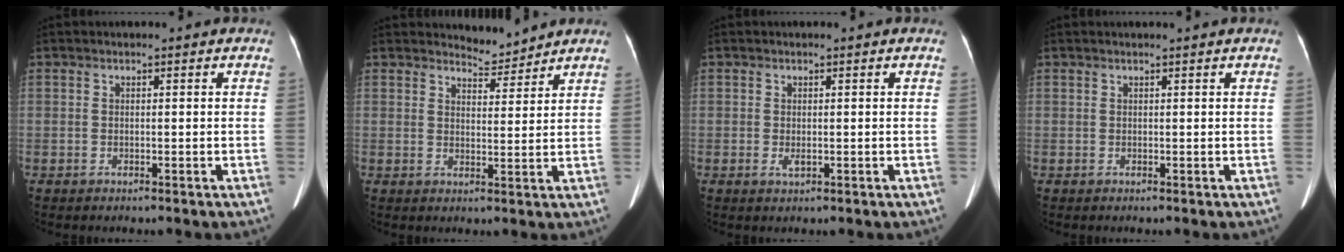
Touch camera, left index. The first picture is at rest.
{"total": 3.5, "force": [3.5, 0.3, -0.4], "torque": [0.001, -0.007, 0.057]}
{"total": 1.0, "force": [-0.1, 0.5, 0.9], "torque": [-0.017, -0.002, 0.002]}
{"total": 0.7, "force": [0.6, -0.1, 0.3], "torque": [-0.005, 0.003, 0.016]}